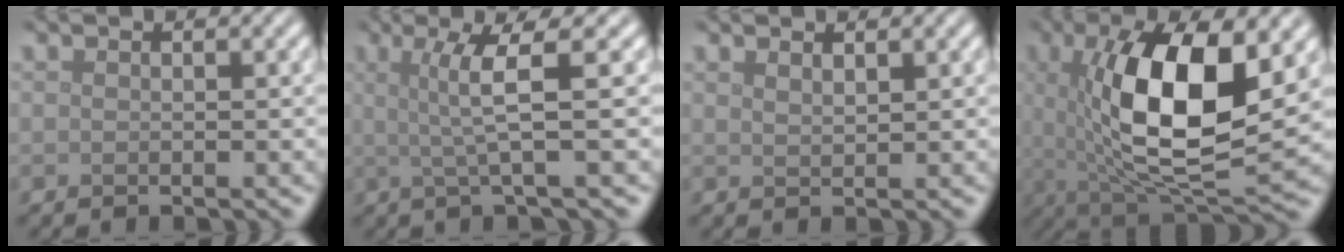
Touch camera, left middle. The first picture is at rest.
{"total": 4.1, "force": [0.7, 0.5, 4.0], "torque": [-0.075, 0.003, 0.014]}
{"total": 1.0, "force": [0.9, 0.2, 0.4], "torque": [-0.007, -0.002, 0.017]}
{"total": 12.3, "force": [1.8, 4.3, 11.3], "torque": [-0.191, -0.005, 0.033]}